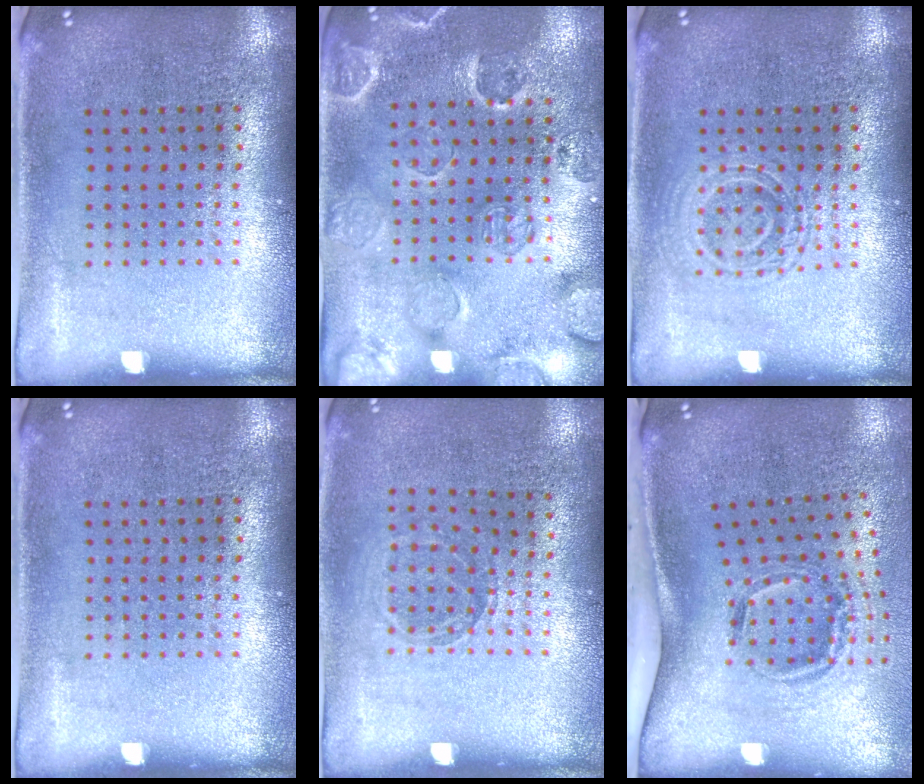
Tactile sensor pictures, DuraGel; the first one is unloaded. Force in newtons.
{"total": 2.5, "press": 2.1, "slide": 1.3}
{"total": 2.3, "press": 2.2, "slide": 0.5}
{"total": 0.0}
{"total": 0.9, "press": 0.9, "slide": 0.2}
{"total": 2.0, "press": 1.2, "slide": 1.6}